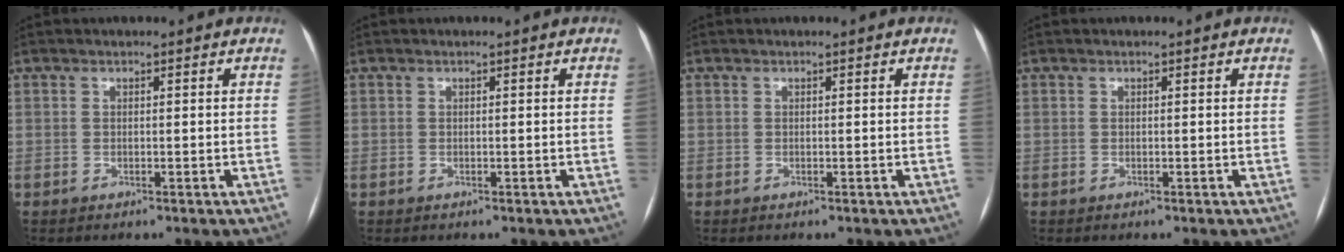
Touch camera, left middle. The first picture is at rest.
{"total": 0.0}
{"total": 0.0}
{"total": 0.0}